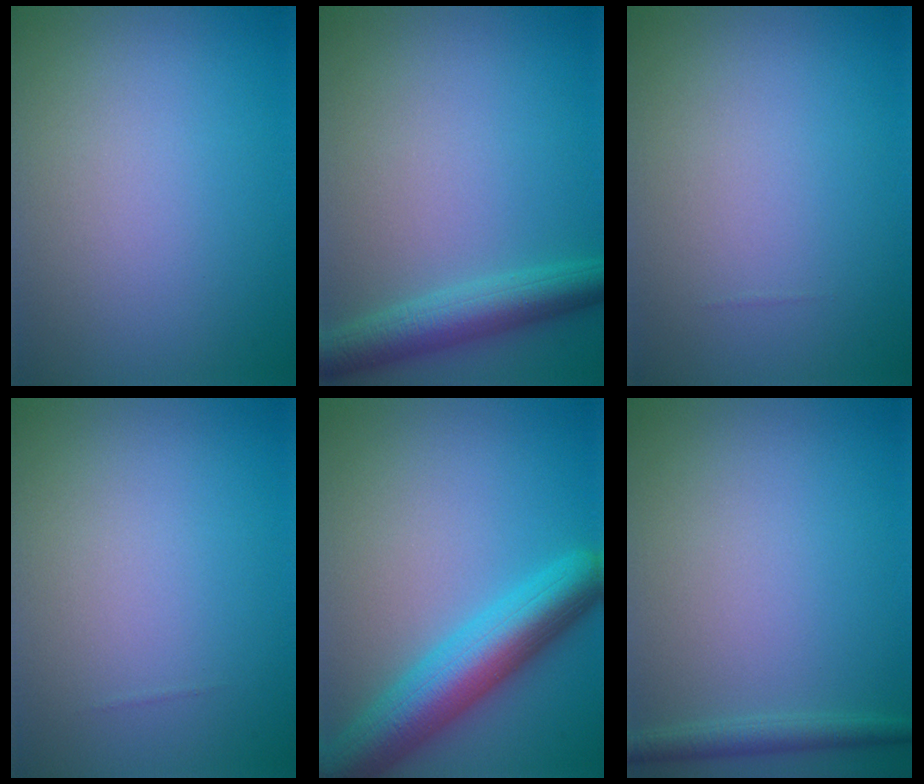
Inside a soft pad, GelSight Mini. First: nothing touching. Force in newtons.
{"total": 4.3, "press": 4.3, "slide": 0.2}
{"total": 0.0}
{"total": 0.0}
{"total": 8.0, "press": 8.0, "slide": 0.4}
{"total": 1.7, "press": 1.7, "slide": 0.1}